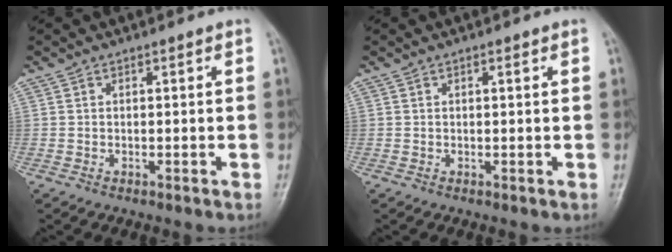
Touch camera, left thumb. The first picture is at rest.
{"total": 0.6, "force": [0.3, 0.1, 0.5], "torque": [-0.009, -0.001, 0.005]}